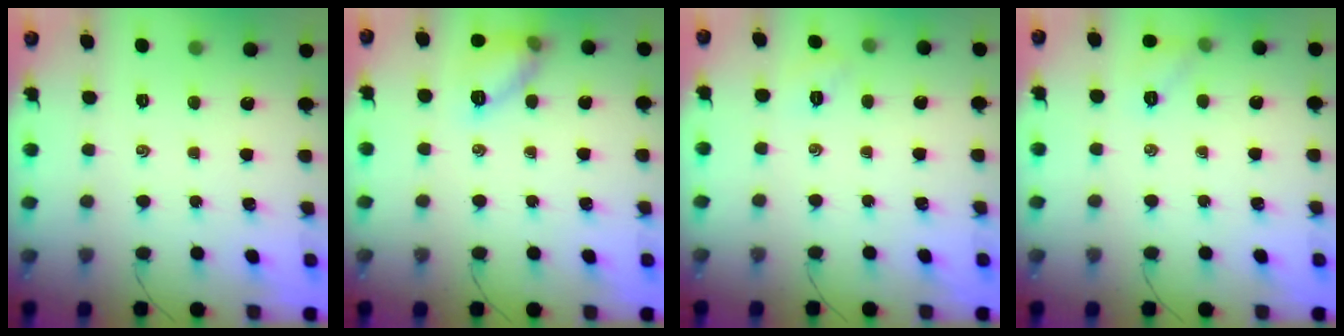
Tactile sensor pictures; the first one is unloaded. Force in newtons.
{"total": 10.5, "press": 10.5, "slide": 0.4}
{"total": 2.2, "press": 2.2, "slide": 0.6}
{"total": 5.7, "press": 5.5, "slide": 1.6}